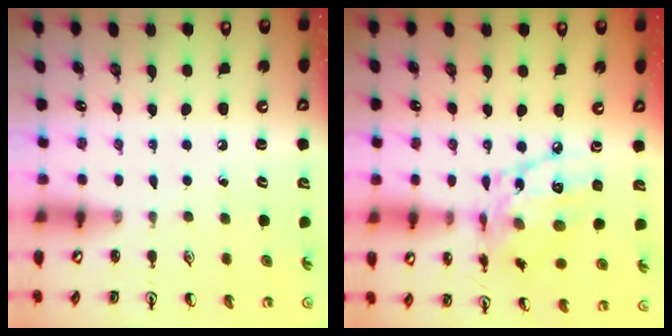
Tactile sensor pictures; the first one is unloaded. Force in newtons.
{"total": 15.7, "press": 15.7, "slide": 1.2}